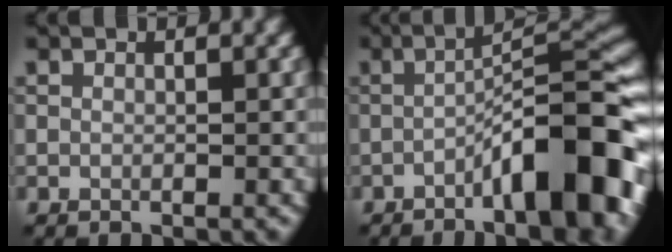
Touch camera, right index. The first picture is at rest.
{"total": 11.3, "force": [-4.6, 2.7, 9.9], "torque": [-0.131, 0.017, -0.073]}